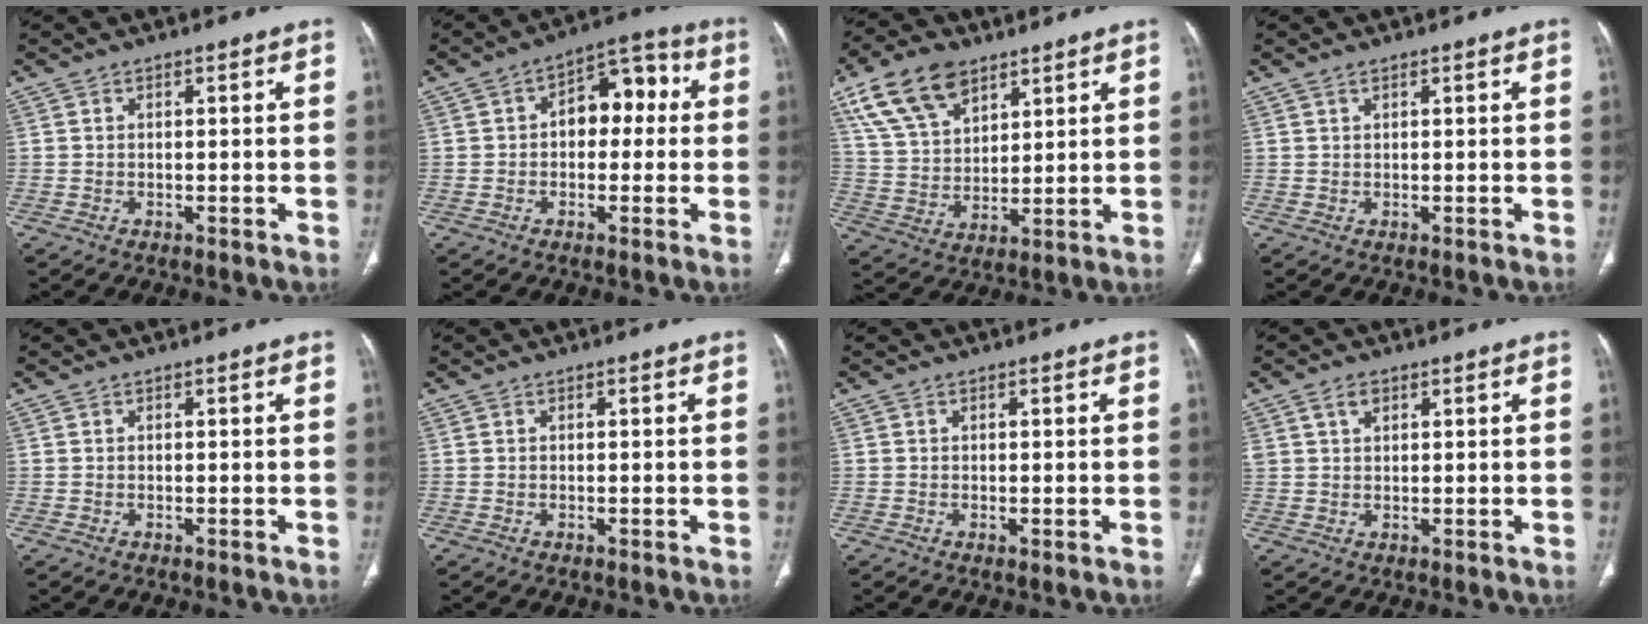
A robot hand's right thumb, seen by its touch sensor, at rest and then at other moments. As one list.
[{"total": 12.8, "force": [1.1, 8.2, 9.8], "torque": [-0.091, 0.046, 0.002]}, {"total": 14.3, "force": [8.5, 8.1, 8.1], "torque": [-0.134, -0.021, 0.166]}, {"total": 0.6, "force": [0.5, 0.3, 0.3], "torque": [-0.010, 0.002, 0.011]}, {"total": 0.0}, {"total": 0.0}, {"total": 0.6, "force": [0.0, 0.2, 0.6], "torque": [-0.013, -0.003, 0.002]}, {"total": 2.6, "force": [1.4, 1.6, 1.5], "torque": [-0.025, -0.003, 0.031]}]